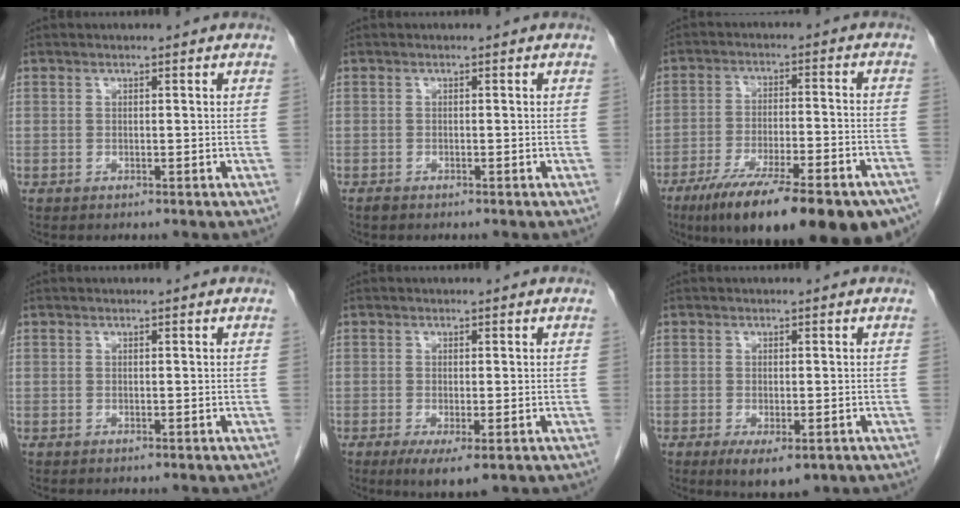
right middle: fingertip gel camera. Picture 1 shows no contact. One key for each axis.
{"total": 0.6, "fx": -0.5, "fy": 0.2, "fz": 0.2, "tx": -0.009, "ty": -0.001, "tz": -0.010}
{"total": 24.8, "fx": -18.0, "fy": 5.1, "fz": 16.4, "tx": -0.191, "ty": -0.019, "tz": -0.257}
{"total": 0.0}
{"total": 4.7, "fx": -2.3, "fy": 1.1, "fz": 4.0, "tx": -0.061, "ty": -0.013, "tz": -0.030}
{"total": 4.8, "fx": -2.4, "fy": 1.8, "fz": 3.8, "tx": -0.054, "ty": -0.010, "tz": -0.028}